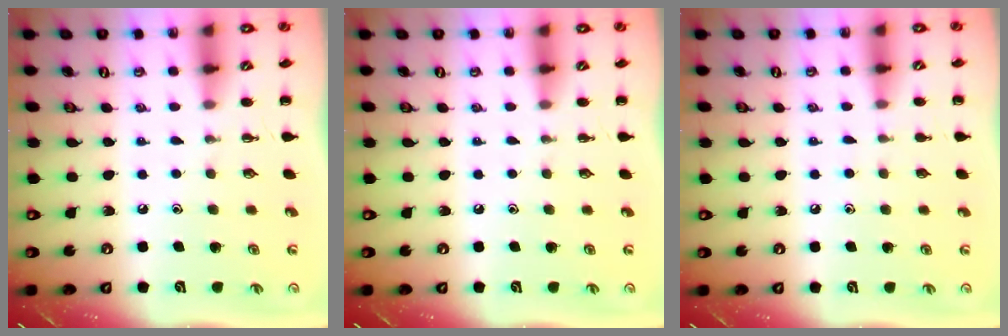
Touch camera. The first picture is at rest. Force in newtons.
{"total": 0.0}
{"total": 3.2, "press": 3.0, "slide": 1.1}